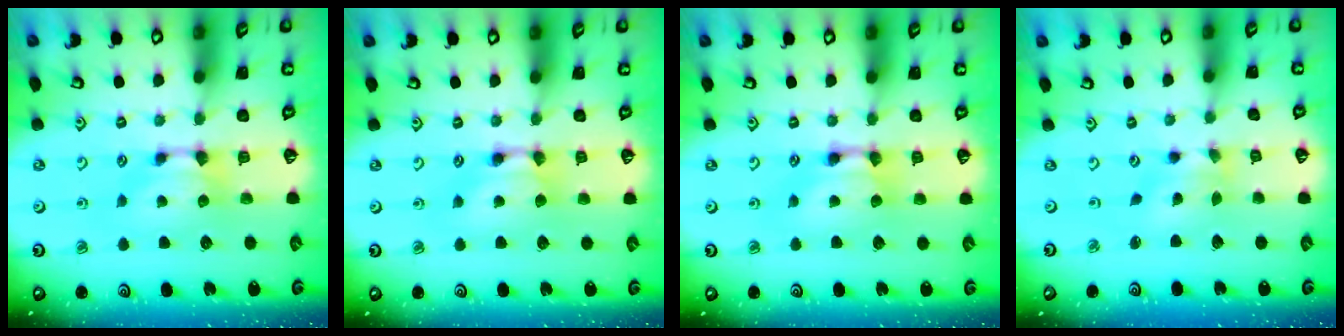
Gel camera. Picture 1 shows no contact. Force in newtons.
{"total": 1.5, "press": 1.5, "slide": 0.1}
{"total": 2.2, "press": 2.2, "slide": 0.1}
{"total": 1.4, "press": 0.4, "slide": 1.4}